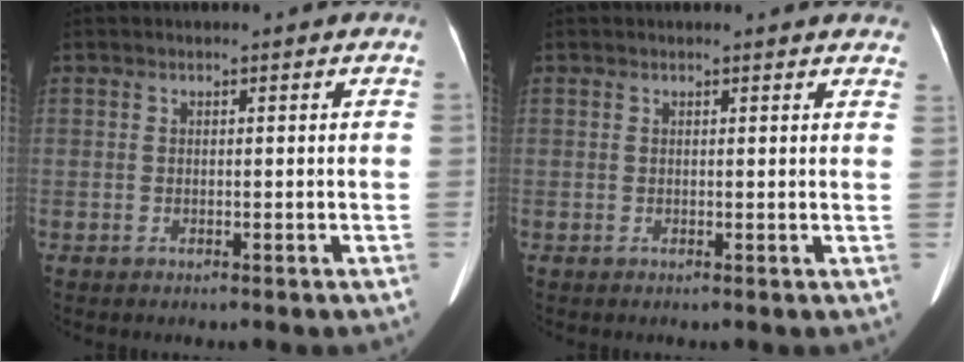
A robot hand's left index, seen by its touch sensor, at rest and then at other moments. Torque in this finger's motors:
{"motor_torque": [-0.09, -0.80, 0.06, 0.05]}